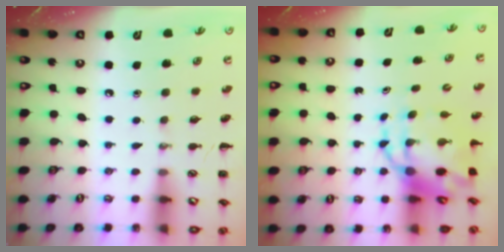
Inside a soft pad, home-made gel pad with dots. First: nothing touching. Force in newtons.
{"total": 7.8, "press": 7.5, "slide": 2.0}